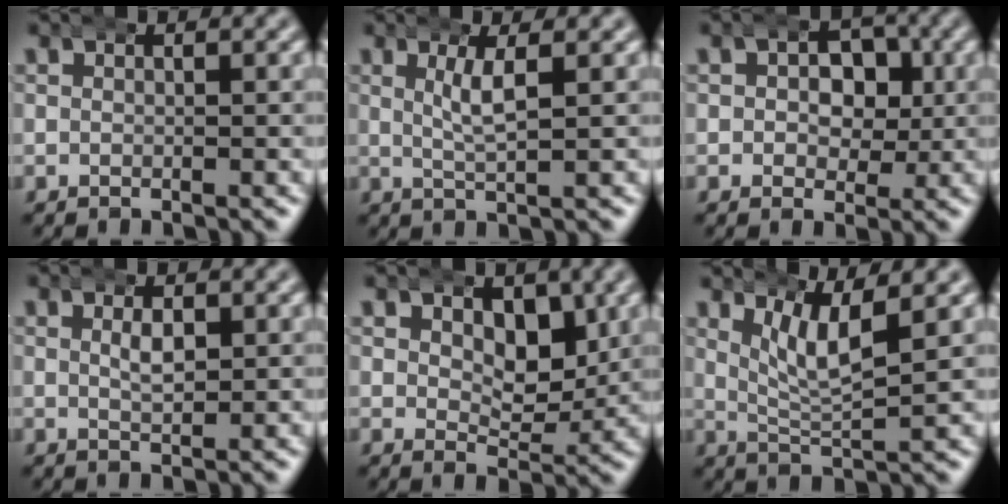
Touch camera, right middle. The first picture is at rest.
{"total": 2.4, "force": [0.9, -0.1, 2.2], "torque": [-0.046, -0.001, 0.020]}
{"total": 3.2, "force": [0.3, 2.5, 1.9], "torque": [-0.017, -0.007, 0.002]}
{"total": 2.3, "force": [0.6, 1.0, 1.9], "torque": [-0.024, 0.000, 0.012]}
{"total": 3.8, "force": [1.8, 2.3, 2.4], "torque": [-0.026, -0.023, 0.036]}
{"total": 4.5, "force": [2.3, 1.0, 3.7], "torque": [-0.065, -0.008, 0.045]}